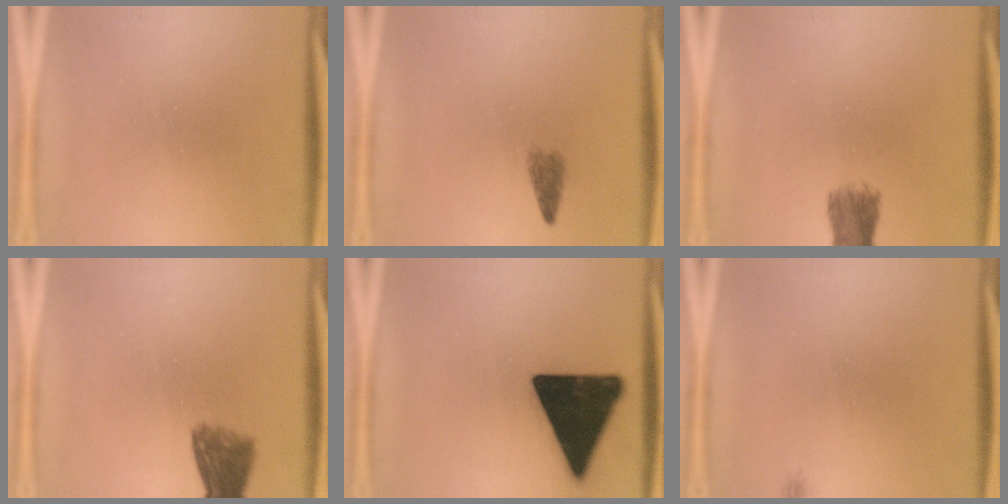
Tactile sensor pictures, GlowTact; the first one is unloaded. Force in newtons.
{"total": 2.2}
{"total": 3.9}
{"total": 5.8}
{"total": 19.9}
{"total": 0.6}